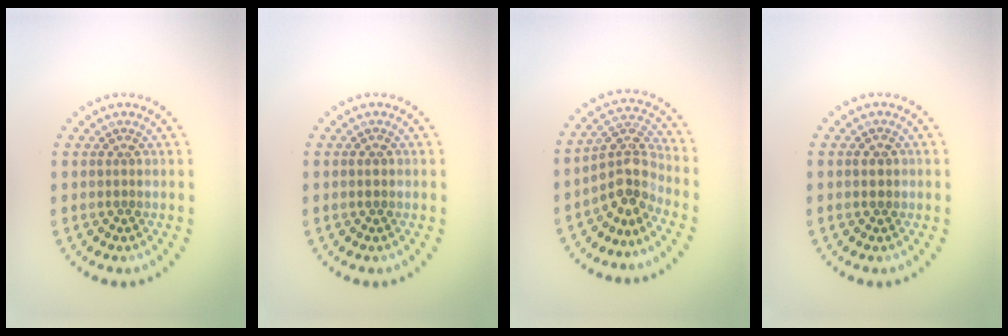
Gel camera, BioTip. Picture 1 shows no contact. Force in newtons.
{"total": 1.0, "press": 1.0, "slide": 0.0}
{"total": 3.9, "press": 2.8, "slide": 2.7}
{"total": 1.5, "press": 1.5, "slide": 0.1}